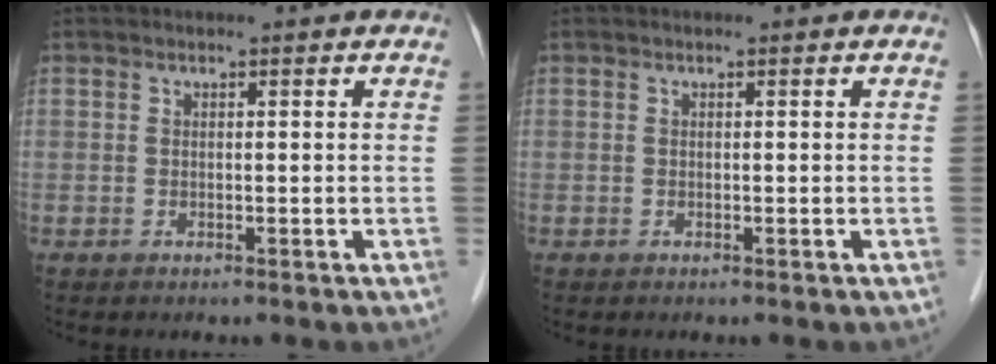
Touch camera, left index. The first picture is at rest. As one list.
[{"total": 0.0}]